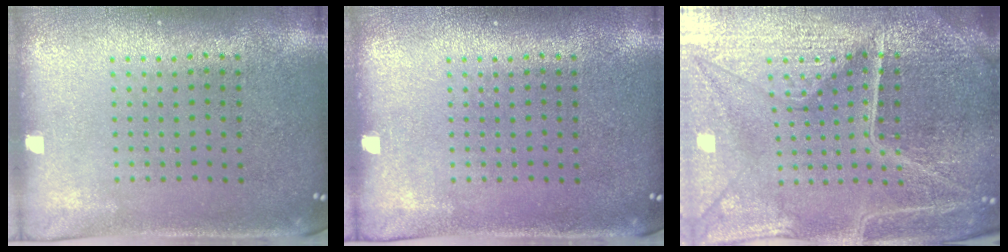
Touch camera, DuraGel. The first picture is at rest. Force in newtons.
{"total": 0.0}
{"total": 5.9, "press": 5.3, "slide": 2.5}